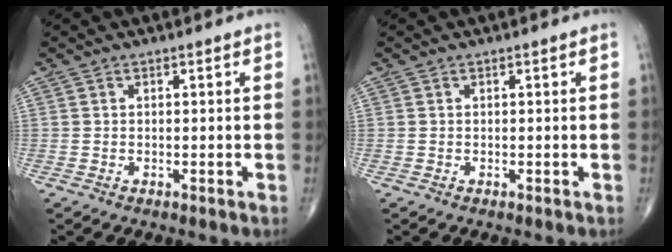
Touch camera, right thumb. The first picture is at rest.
{"total": 0.0}